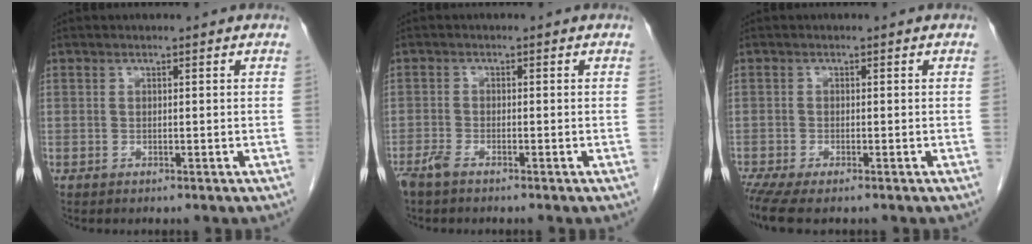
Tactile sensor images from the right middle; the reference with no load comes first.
{"total": 2.3, "force": [-1.9, 0.4, 1.4], "torque": [-0.032, -0.003, -0.038]}
{"total": 5.0, "force": [-3.8, 0.9, 3.1], "torque": [-0.054, -0.013, -0.067]}